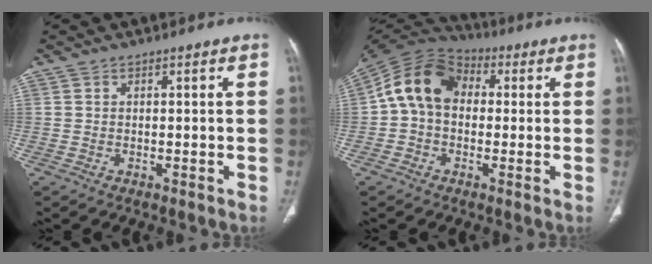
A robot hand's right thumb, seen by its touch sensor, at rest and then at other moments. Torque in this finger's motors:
{"motor_torque": [0.99, 2.20, 0.70, -0.60, 0.13]}